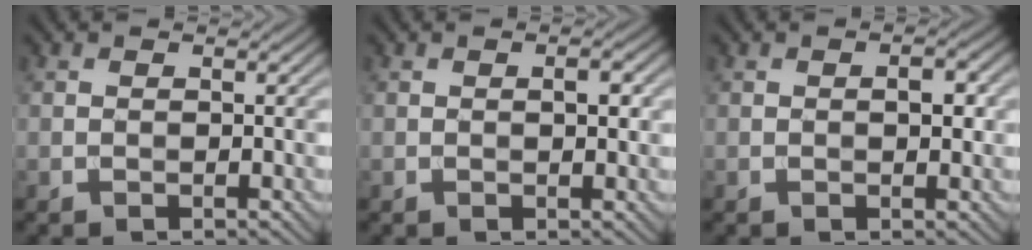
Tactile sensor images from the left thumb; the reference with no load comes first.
{"total": 1.7, "force": [0.2, 0.6, 1.5], "torque": [-0.020, 0.002, 0.002]}
{"total": 2.2, "force": [0.2, 1.0, 1.9], "torque": [-0.025, 0.002, 0.002]}